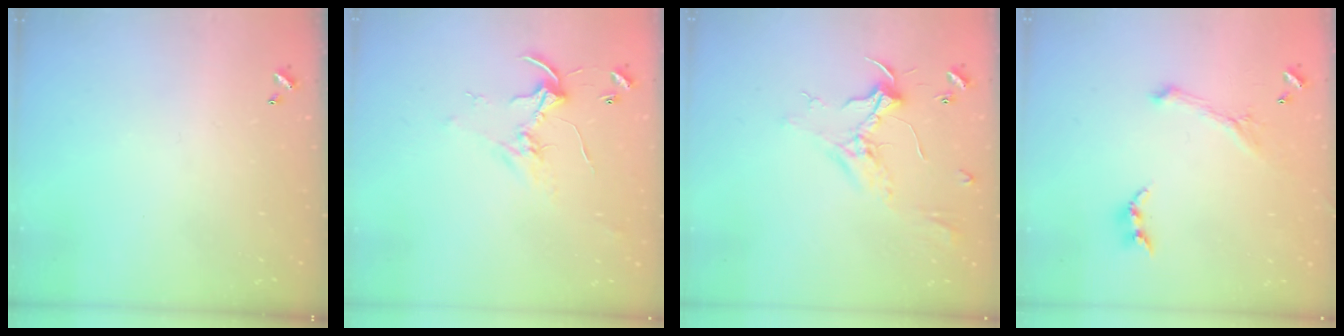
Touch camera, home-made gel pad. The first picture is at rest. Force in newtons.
{"total": 2.5, "press": 2.5, "slide": 0.2}
{"total": 2.4, "press": 2.3, "slide": 0.7}
{"total": 1.6, "press": 1.5, "slide": 0.4}